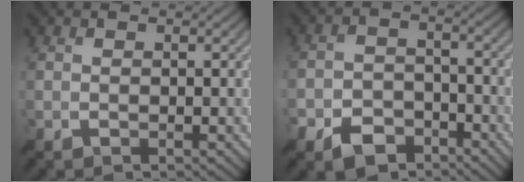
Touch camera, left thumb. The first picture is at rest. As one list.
[{"total": 5.9, "force": [-4.4, 3.1, 2.5], "torque": [-0.047, -0.002, -0.088]}]